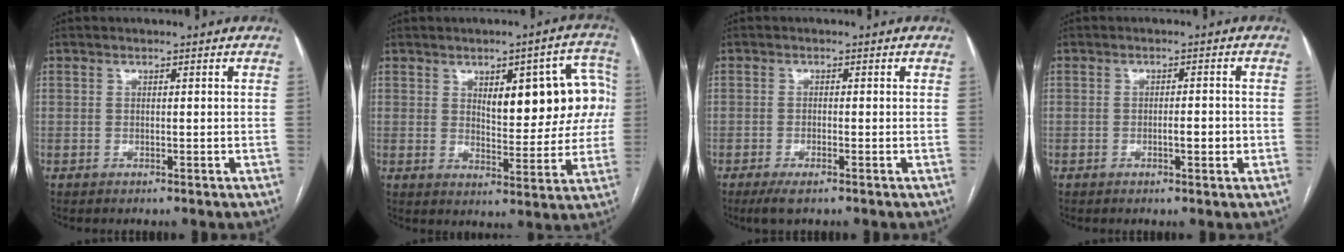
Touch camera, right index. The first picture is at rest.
{"total": 12.8, "force": [3.2, 4.9, 11.4], "torque": [-0.135, 0.030, 0.048]}
{"total": 2.8, "force": [-1.7, 0.4, 2.2], "torque": [-0.044, -0.008, -0.032]}
{"total": 2.6, "force": [-0.7, 0.6, 2.4], "torque": [-0.040, 0.001, -0.010]}